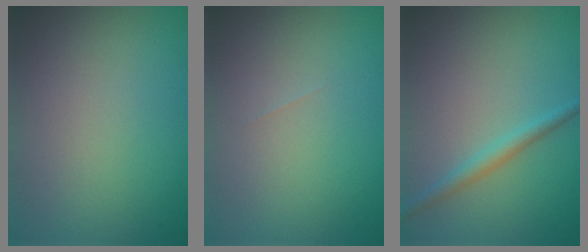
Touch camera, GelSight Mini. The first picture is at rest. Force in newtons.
{"total": 0.0}
{"total": 1.8, "press": 1.8, "slide": 0.0}